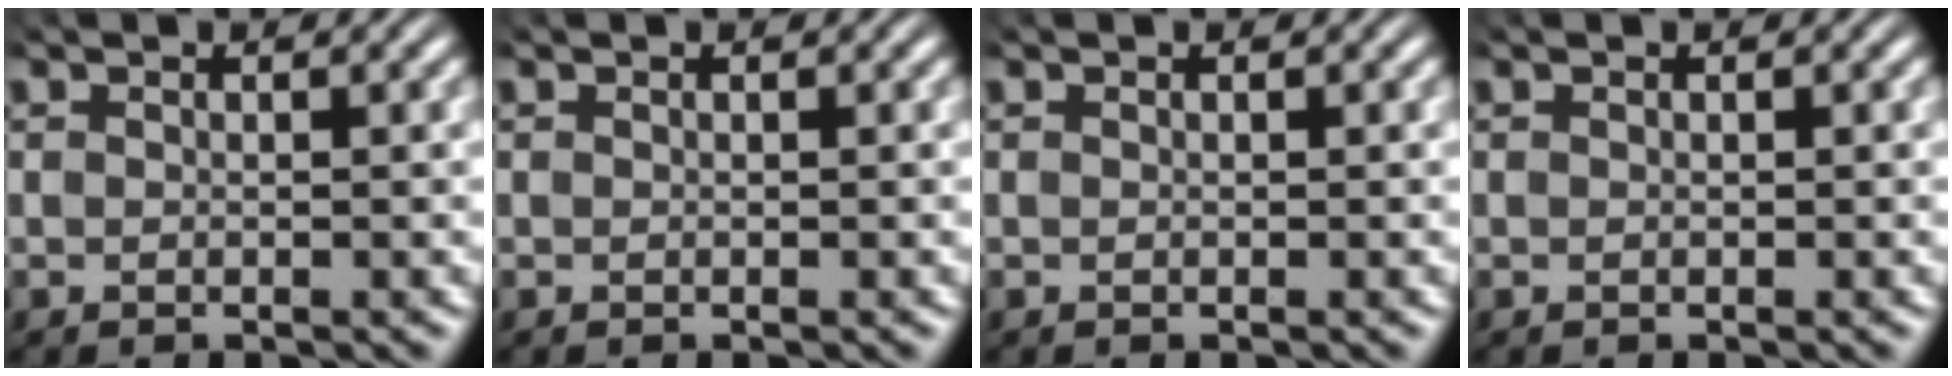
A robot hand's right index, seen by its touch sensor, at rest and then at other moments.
{"total": 0.0}
{"total": 0.0}
{"total": 0.0}